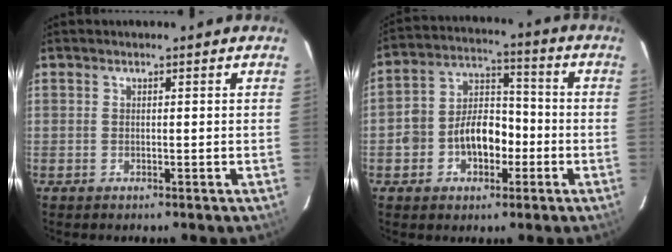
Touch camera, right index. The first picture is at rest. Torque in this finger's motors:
{"motor_torque": [0.35, 0.04, 0.27, 0.12]}